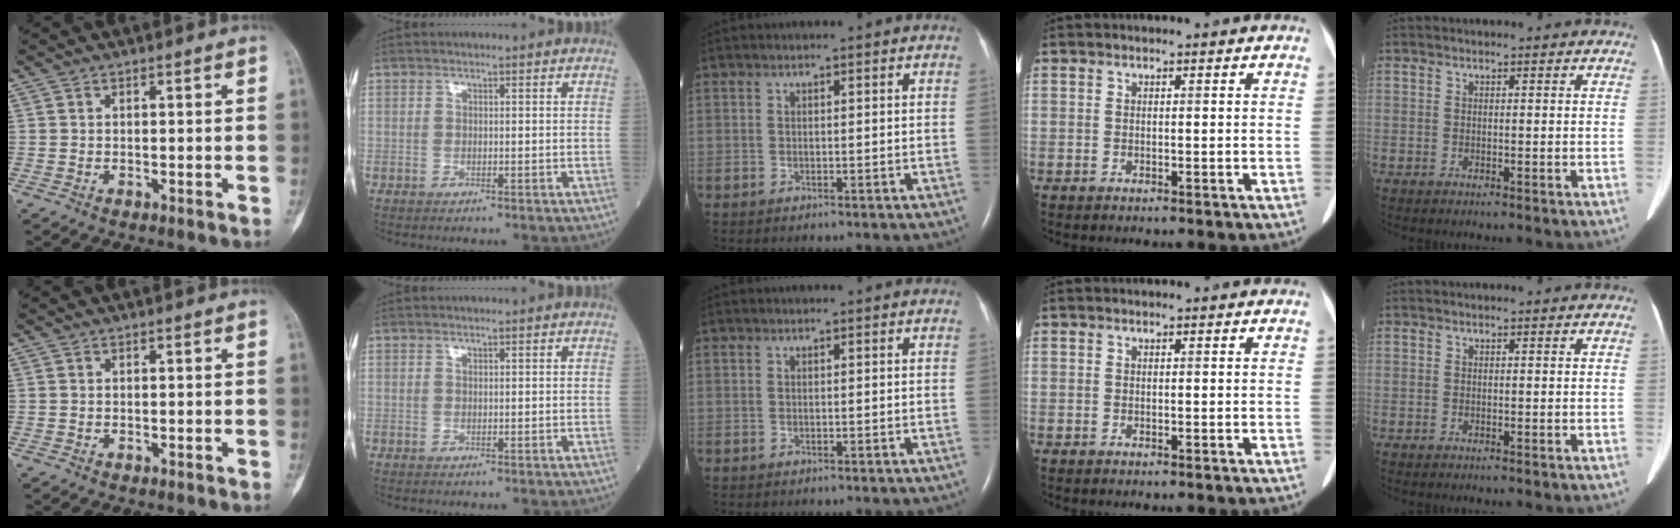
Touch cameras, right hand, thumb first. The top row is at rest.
{}